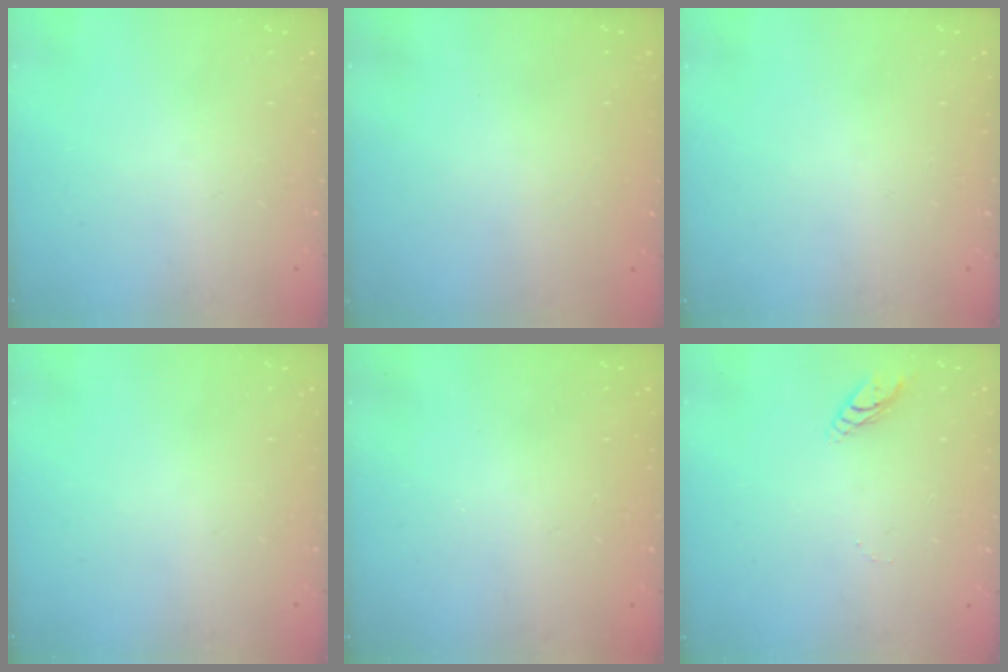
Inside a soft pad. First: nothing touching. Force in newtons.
{"total": 0.0}
{"total": 0.0}
{"total": 0.0}
{"total": 0.0}
{"total": 3.7, "press": 3.7, "slide": 0.4}